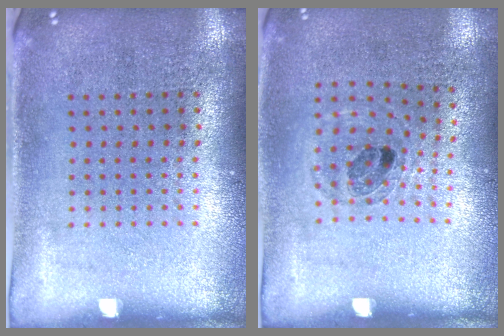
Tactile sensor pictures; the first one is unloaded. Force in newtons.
{"total": 0.8, "press": 0.8, "slide": 0.2}